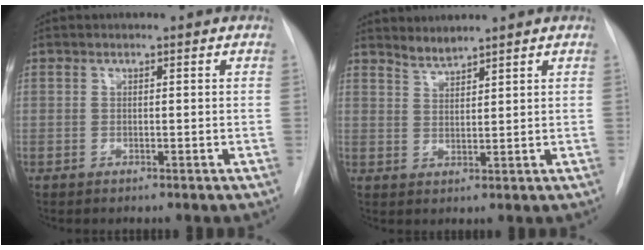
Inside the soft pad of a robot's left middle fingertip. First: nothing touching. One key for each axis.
{"total": 2.3, "fx": 2.3, "fy": -0.3, "fz": 0.2, "tx": -0.004, "ty": -0.003, "tz": 0.047}